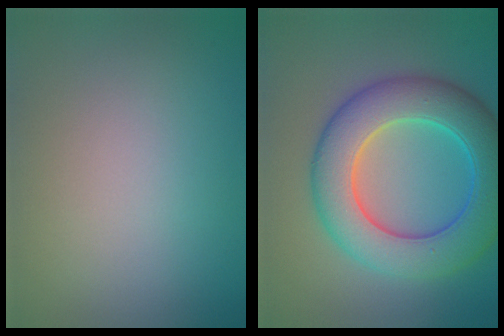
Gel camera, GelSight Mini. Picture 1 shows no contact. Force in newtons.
{"total": 9.4, "press": 9.4, "slide": 0.1}